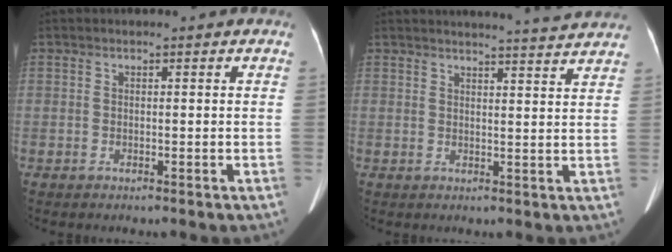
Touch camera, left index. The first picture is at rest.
{"total": 8.3, "force": [8.0, -1.1, 2.1], "torque": [-0.032, -0.004, 0.088]}